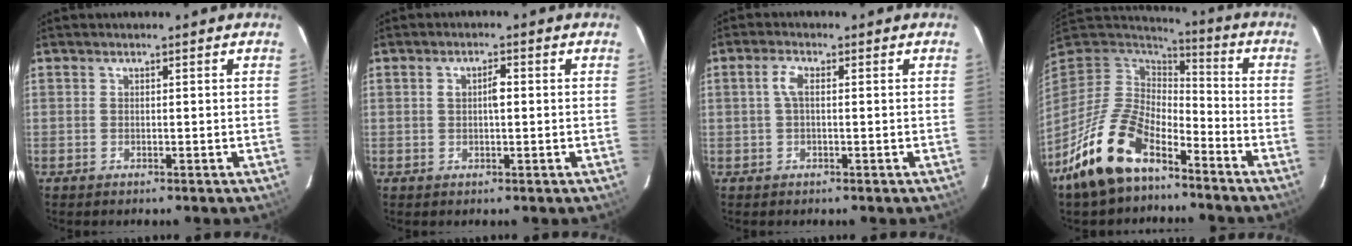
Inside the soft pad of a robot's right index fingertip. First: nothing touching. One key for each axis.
{"total": 2.4, "fx": 0.2, "fy": 0.9, "fz": 2.2, "tx": -0.041, "ty": 0.007, "tz": 0.004}
{"total": 2.6, "fx": 0.2, "fy": 0.9, "fz": 2.4, "tx": -0.051, "ty": 0.008, "tz": 0.003}
{"total": 16.3, "fx": -10.6, "fy": 7.6, "fz": 9.8, "tx": -0.206, "ty": -0.012, "tz": -0.198}